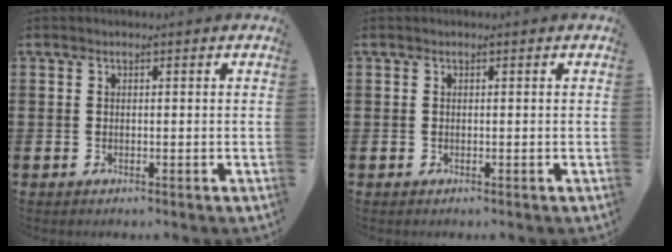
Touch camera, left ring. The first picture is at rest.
{"total": 0.0}